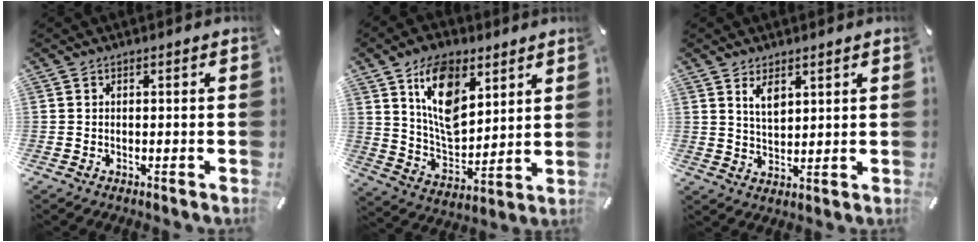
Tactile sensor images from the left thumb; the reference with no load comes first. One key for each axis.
{"total": 14.7, "fx": 7.6, "fy": 9.0, "fz": 8.8, "tx": -0.159, "ty": -0.027, "tz": 0.142}
{"total": 4.7, "fx": 3.1, "fy": 2.2, "fz": 2.7, "tx": -0.051, "ty": -0.012, "tz": 0.055}